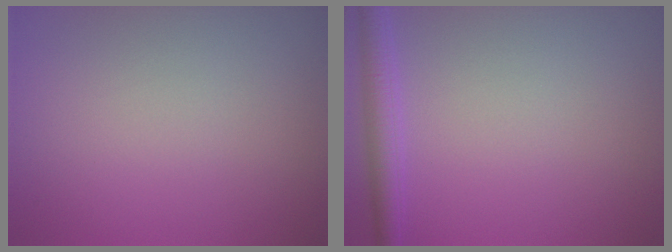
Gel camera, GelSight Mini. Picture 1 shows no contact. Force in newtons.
{"total": 2.7, "press": 2.7, "slide": 0.1}